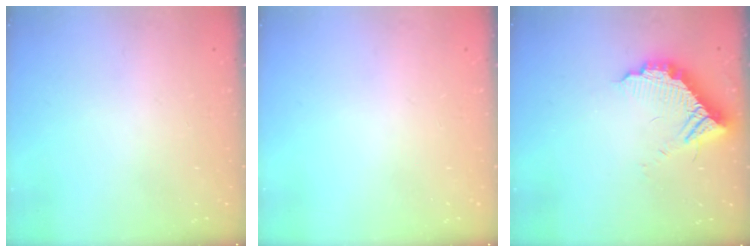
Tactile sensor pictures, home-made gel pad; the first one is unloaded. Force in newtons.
{"total": 0.0}
{"total": 10.6, "press": 10.6, "slide": 0.2}